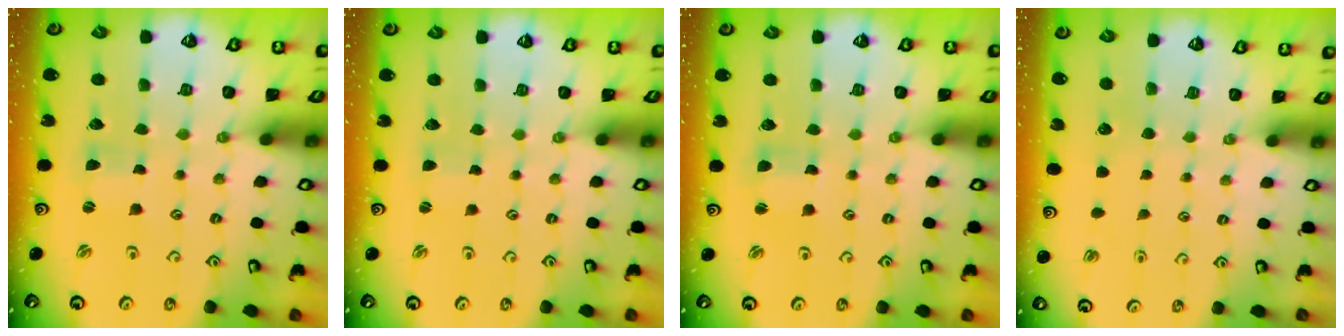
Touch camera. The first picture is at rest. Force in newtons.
{"total": 0.0}
{"total": 1.8, "press": 1.8, "slide": 0.3}
{"total": 0.0}